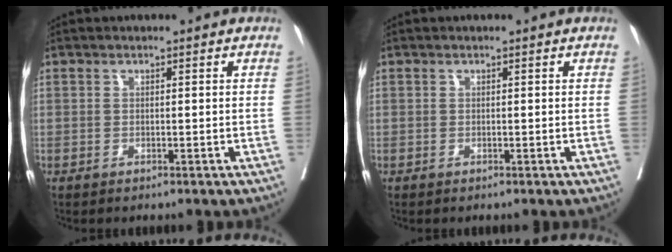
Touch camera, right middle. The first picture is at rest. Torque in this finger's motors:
{"motor_torque": [0.12, -0.12, 0.02, 0.00]}